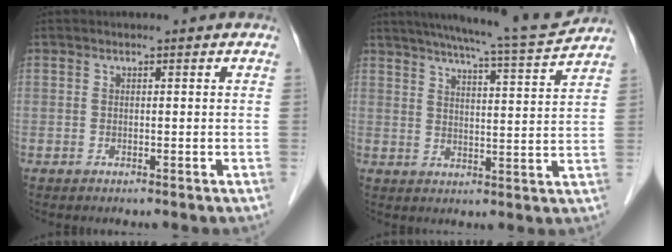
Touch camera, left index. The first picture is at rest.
{"total": 12.9, "force": [11.7, -0.9, 5.3], "torque": [-0.089, -0.022, 0.160]}